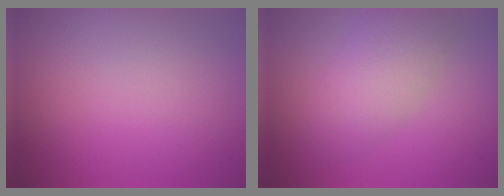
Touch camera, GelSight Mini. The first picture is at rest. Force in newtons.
{"total": 4.2, "press": 4.2, "slide": 0.1}